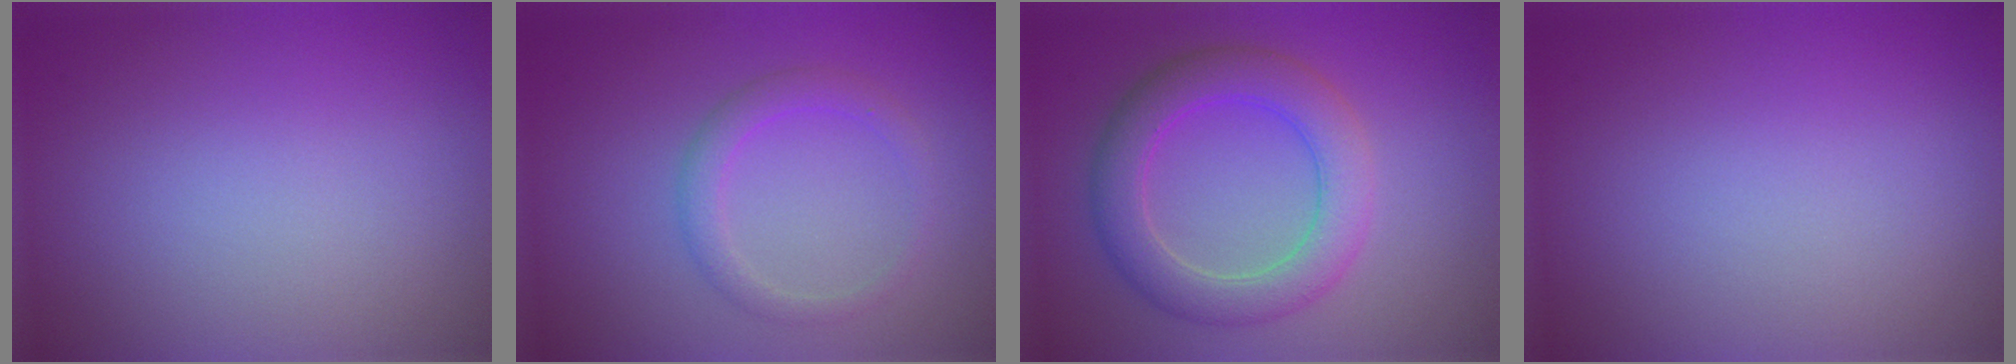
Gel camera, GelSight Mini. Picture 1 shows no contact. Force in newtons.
{"total": 2.0, "press": 2.0, "slide": 0.2}
{"total": 5.3, "press": 5.3, "slide": 0.1}
{"total": 0.0}